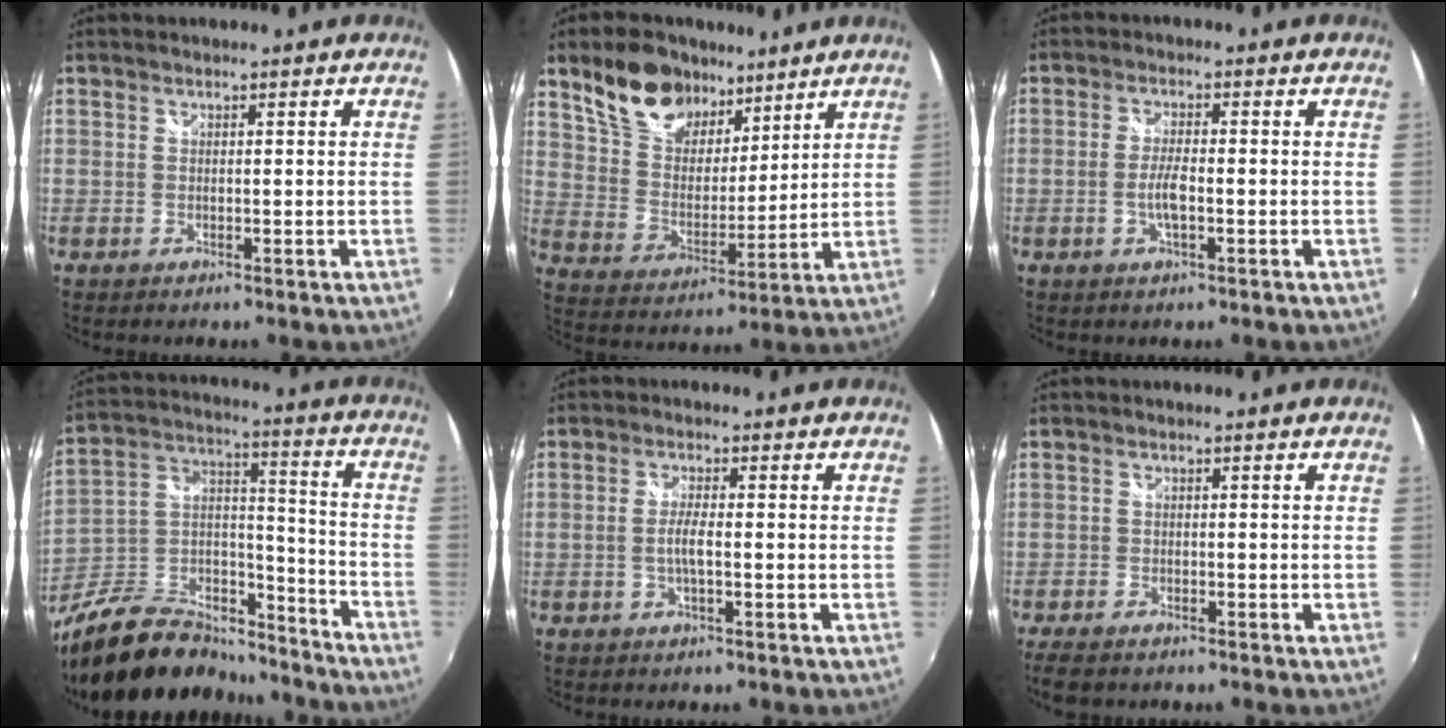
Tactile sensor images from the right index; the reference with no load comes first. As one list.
[{"total": 15.4, "force": [10.4, 8.7, 7.4], "torque": [-0.157, 0.032, 0.197]}, {"total": 3.6, "force": [-1.1, 0.8, 3.3], "torque": [-0.069, -0.003, -0.021]}, {"total": 23.4, "force": [-18.5, 10.2, 10.1], "torque": [-0.211, 0.046, -0.284]}, {"total": 2.6, "force": [-0.7, 0.2, 2.5], "torque": [-0.049, -0.001, -0.014]}, {"total": 5.6, "force": [-4.4, 2.2, 2.6], "torque": [-0.071, -0.024, -0.081]}]